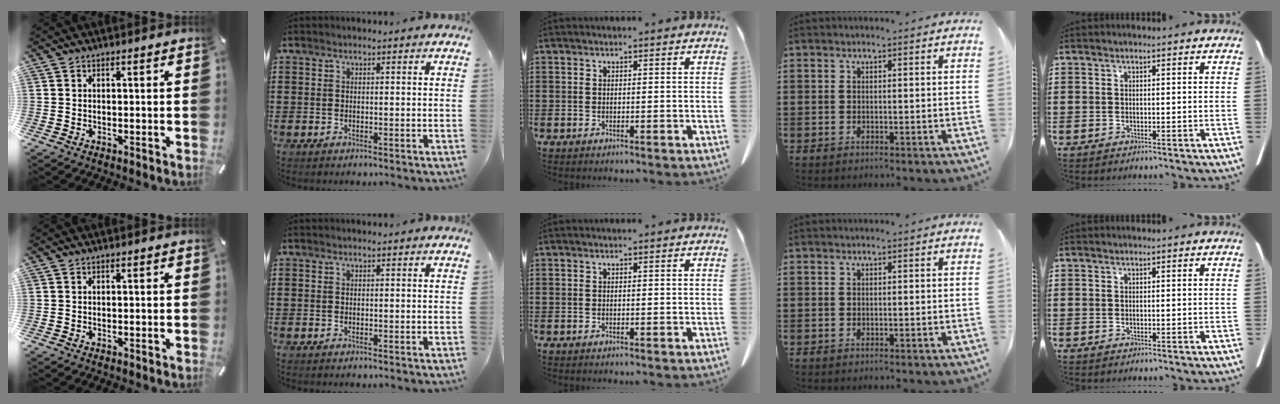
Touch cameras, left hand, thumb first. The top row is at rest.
{}